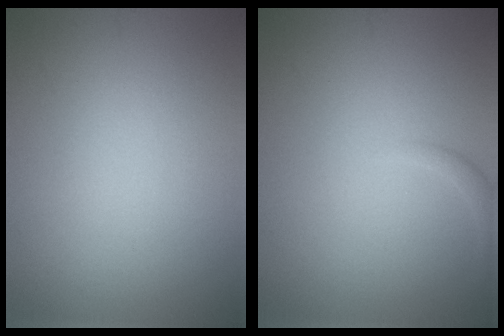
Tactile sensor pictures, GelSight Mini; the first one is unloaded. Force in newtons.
{"total": 0.8, "press": 0.8, "slide": 0.1}